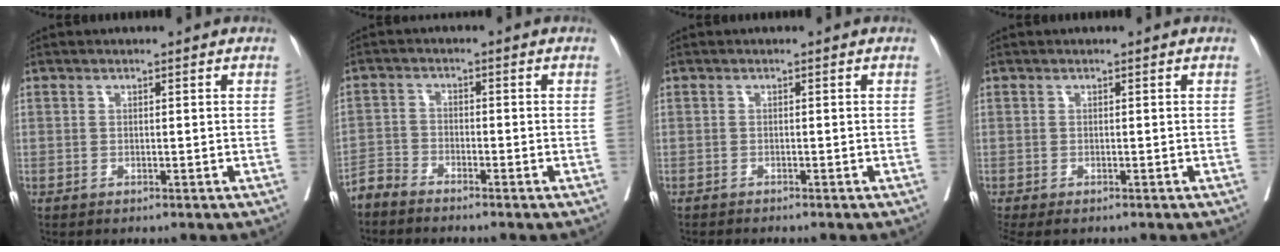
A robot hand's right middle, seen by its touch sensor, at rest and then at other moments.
{"total": 2.9, "force": [-2.9, 0.4, 0.1], "torque": [0.001, -0.009, -0.061]}
{"total": 1.3, "force": [-1.3, 0.0, 0.2], "torque": [-0.011, -0.006, -0.024]}
{"total": 3.8, "force": [-2.8, 1.8, 1.9], "torque": [-0.039, -0.013, -0.042]}